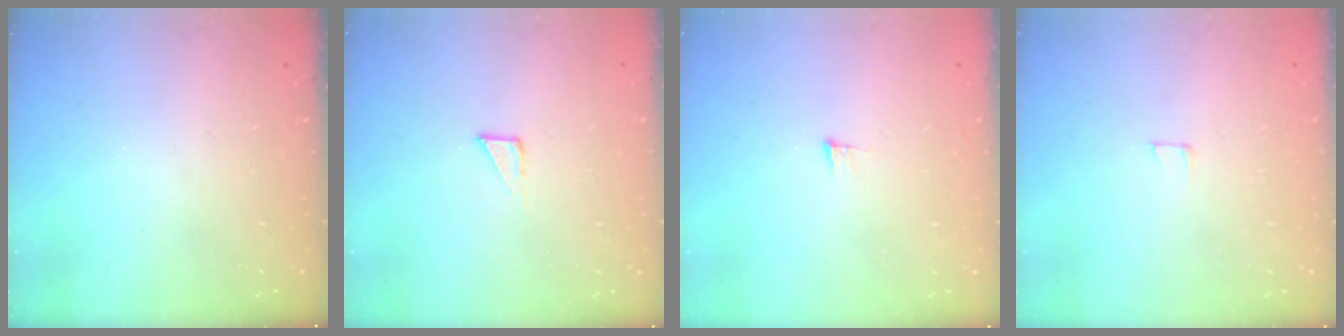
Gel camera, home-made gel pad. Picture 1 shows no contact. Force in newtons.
{"total": 2.3, "press": 2.3, "slide": 0.1}
{"total": 5.2, "press": 5.0, "slide": 1.3}
{"total": 2.5, "press": 2.5, "slide": 0.2}